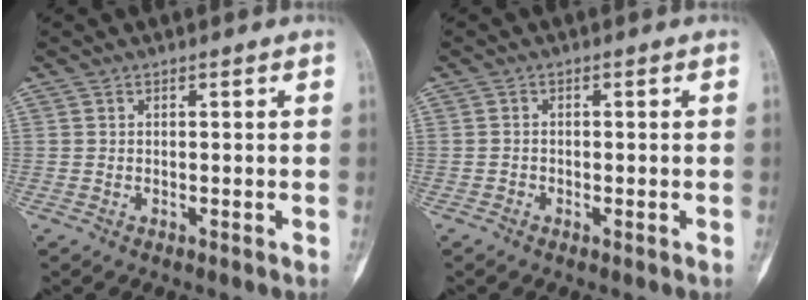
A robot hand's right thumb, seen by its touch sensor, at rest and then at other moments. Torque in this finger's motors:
{"motor_torque": [0.50, -0.12, -0.32, 0.11, 0.04]}